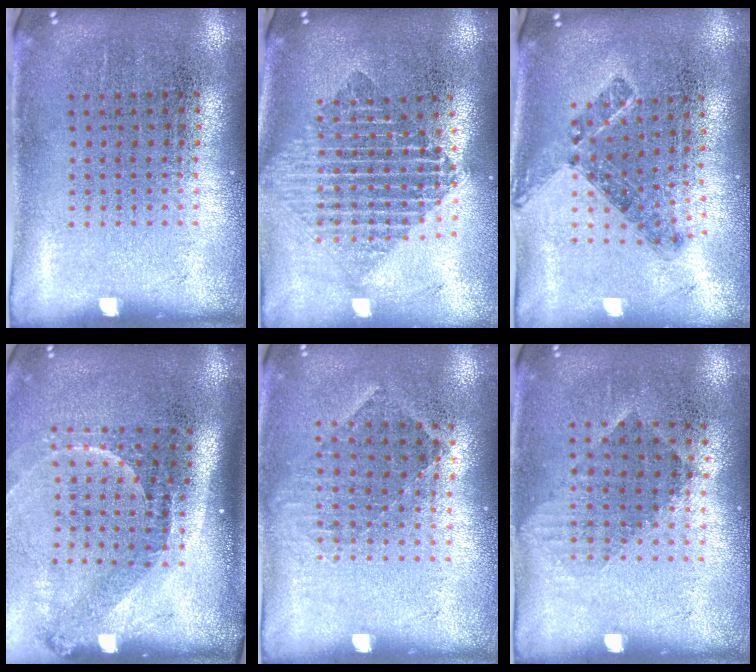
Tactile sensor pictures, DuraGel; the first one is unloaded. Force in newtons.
{"total": 1.9, "press": 1.6, "slide": 1.1}
{"total": 0.8, "press": 0.7, "slide": 0.3}
{"total": 2.2, "press": 1.5, "slide": 1.6}
{"total": 0.8, "press": 0.7, "slide": 0.4}
{"total": 0.9, "press": 0.7, "slide": 0.6}